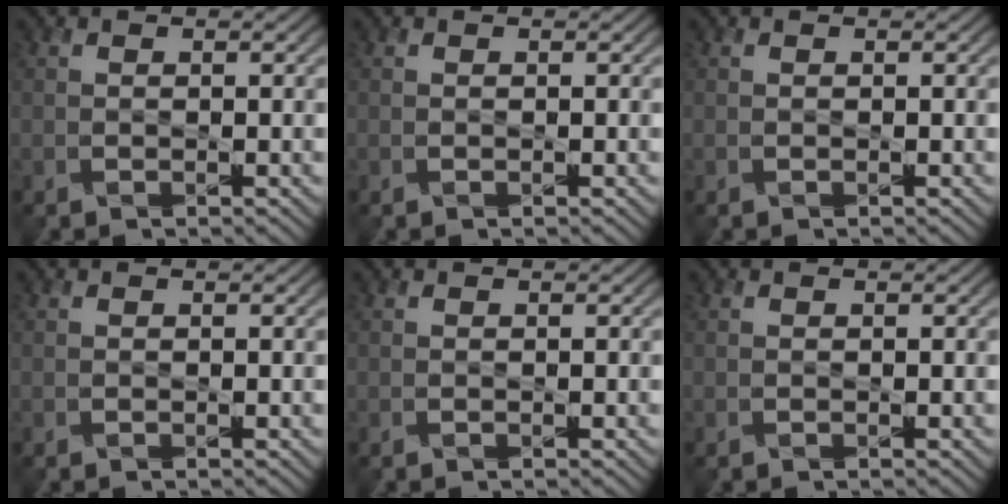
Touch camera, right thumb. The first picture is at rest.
{"total": 0.0}
{"total": 0.0}
{"total": 0.0}
{"total": 0.0}
{"total": 0.0}